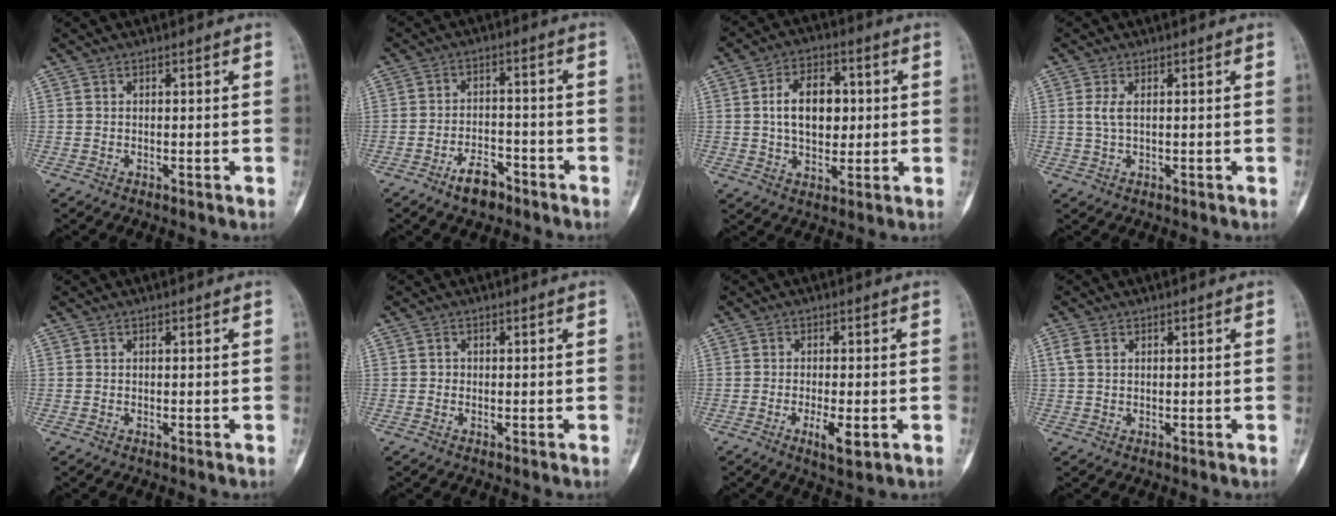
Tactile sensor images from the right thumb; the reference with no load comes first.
{"total": 5.7, "force": [-3.9, 2.8, 3.0], "torque": [-0.036, 0.032, -0.065]}
{"total": 11.2, "force": [1.3, 7.2, 8.5], "torque": [-0.116, 0.005, 0.024]}
{"total": 2.6, "force": [0.6, 1.1, 2.3], "torque": [-0.058, 0.003, 0.016]}
{"total": 0.0}
{"total": 0.5, "force": [-0.1, 0.5, 0.1], "torque": [0.005, 0.004, -0.004]}
{"total": 4.6, "force": [-1.6, 1.5, 4.1], "torque": [-0.067, -0.005, -0.023]}
{"total": 2.3, "force": [0.9, 1.4, 1.6], "torque": [-0.043, 0.007, 0.022]}